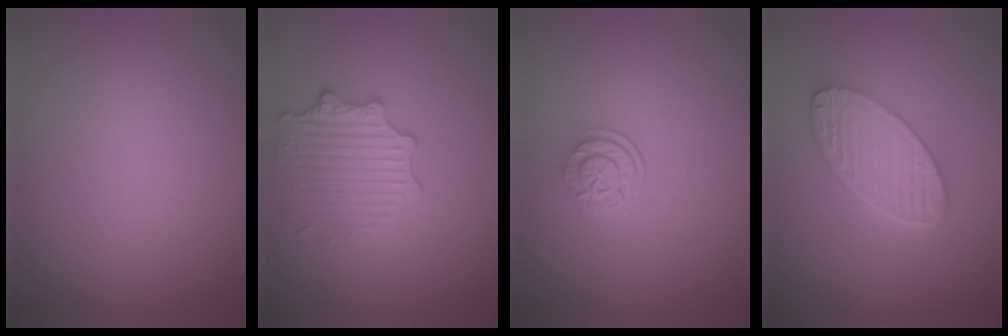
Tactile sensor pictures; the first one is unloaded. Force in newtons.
{"total": 3.1, "press": 3.0, "slide": 0.7}
{"total": 2.5, "press": 1.8, "slide": 1.8}
{"total": 5.7, "press": 4.4, "slide": 3.6}